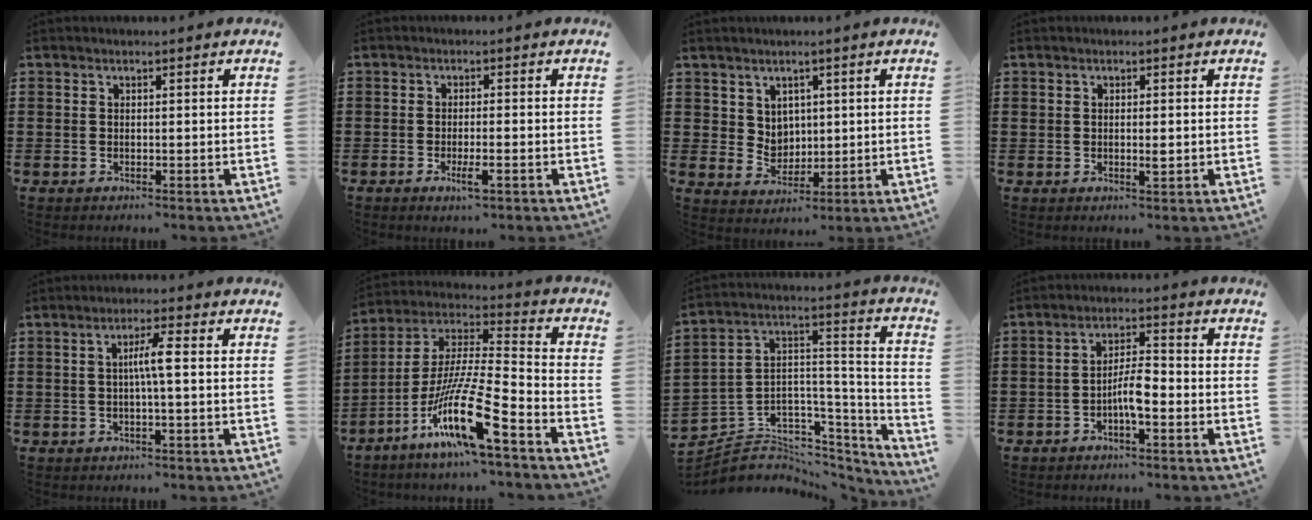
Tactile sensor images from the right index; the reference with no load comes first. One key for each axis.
{"total": 3.0, "fx": -1.5, "fy": 0.5, "fz": 2.5, "tx": -0.047, "ty": -0.003, "tz": -0.029}
{"total": 4.0, "fx": 2.3, "fy": 3.2, "fz": 0.9, "tx": -0.025, "ty": 0.001, "tz": 0.042}
{"total": 1.6, "fx": -0.1, "fy": 0.5, "fz": 1.5, "tx": -0.027, "ty": -0.002, "tz": -0.001}
{"total": 3.8, "fx": -0.1, "fy": 0.1, "fz": 3.8, "tx": -0.071, "ty": 0.001, "tz": -0.006}
{"total": 16.6, "fx": -10.3, "fy": 2.0, "fz": 12.9, "tx": -0.266, "ty": 0.004, "tz": -0.192}
{"total": 4.4, "fx": -1.7, "fy": 4.0, "fz": 0.4, "tx": -0.028, "ty": -0.016, "tz": -0.031}
{"total": 4.9, "fx": -1.9, "fy": 1.3, "fz": 4.4, "tx": -0.084, "ty": 0.009, "tz": -0.038}